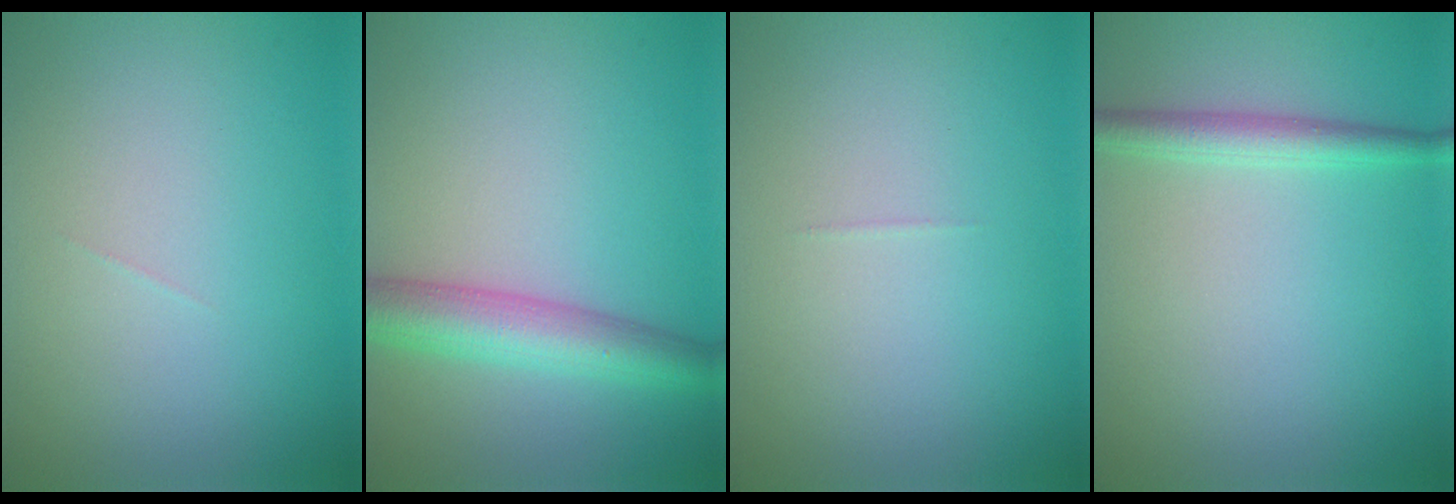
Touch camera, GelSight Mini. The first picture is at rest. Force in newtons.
{"total": 5.2, "press": 5.2, "slide": 0.1}
{"total": 0.0}
{"total": 2.3, "press": 2.3, "slide": 0.0}